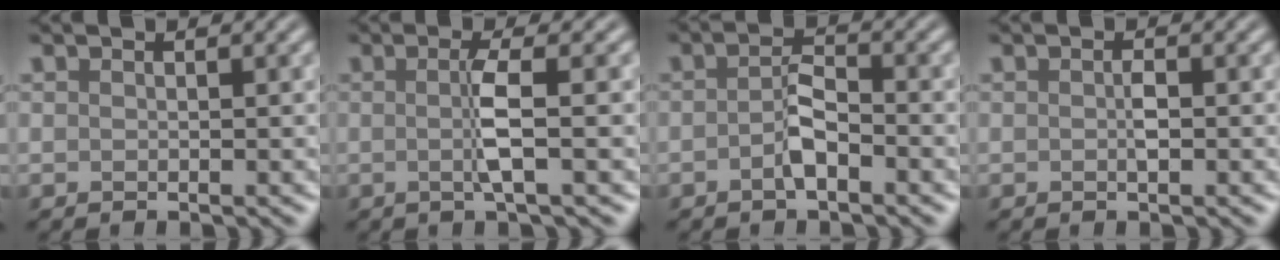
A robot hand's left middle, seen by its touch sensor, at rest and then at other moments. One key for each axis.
{"total": 3.1, "fx": -0.1, "fy": 0.4, "fz": 3.0, "tx": -0.059, "ty": -0.005, "tz": -0.005}
{"total": 2.4, "fx": -1.1, "fy": 0.8, "fz": 2.0, "tx": -0.037, "ty": 0.006, "tz": -0.025}
{"total": 1.0, "fx": -0.1, "fy": 0.3, "fz": 1.0, "tx": -0.019, "ty": -0.001, "tz": -0.001}